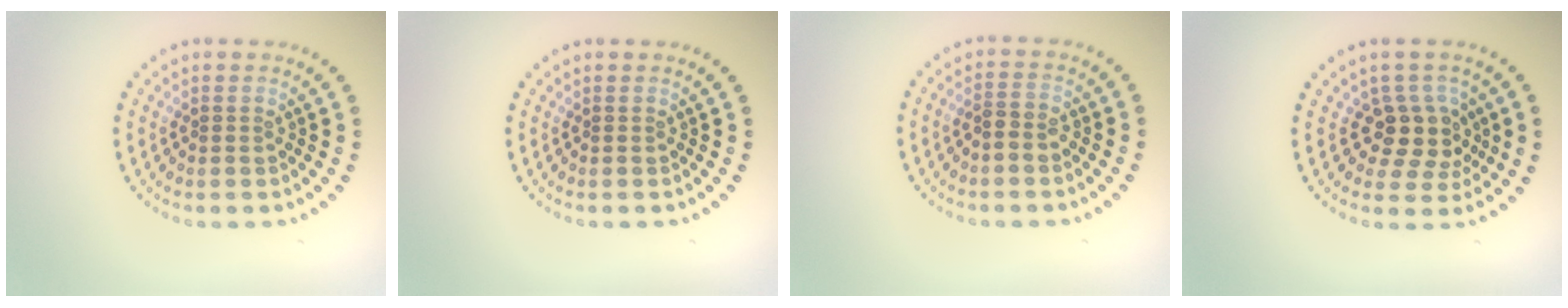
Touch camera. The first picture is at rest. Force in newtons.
{"total": 0.0}
{"total": 1.7, "press": 1.5, "slide": 0.8}
{"total": 3.6, "press": 2.9, "slide": 2.2}